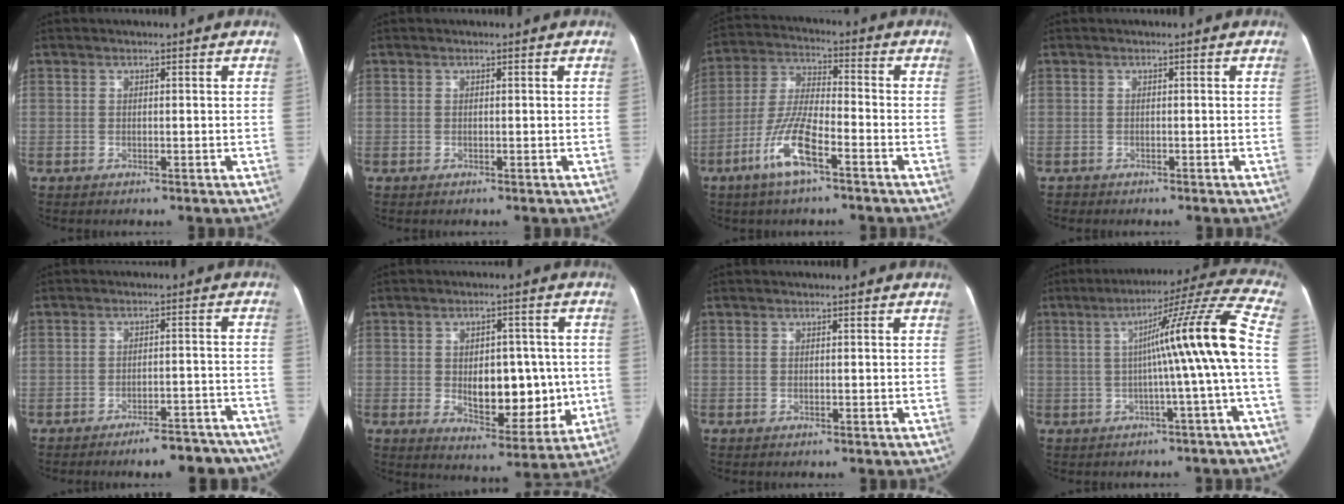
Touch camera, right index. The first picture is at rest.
{"total": 0.0}
{"total": 10.5, "force": [-5.4, 2.5, 8.6], "torque": [-0.188, 0.000, -0.104]}
{"total": 1.1, "force": [-0.6, 0.9, -0.2], "torque": [-0.001, 0.005, -0.013]}
{"total": 10.9, "force": [-9.6, 3.3, 3.9], "torque": [-0.016, 0.044, -0.126]}
{"total": 12.0, "force": [-0.7, 6.7, 10.0], "torque": [-0.130, 0.009, 0.006]}
{"total": 0.0}
{"total": 14.0, "force": [-0.6, -2.2, 13.8], "torque": [-0.186, 0.023, -0.013]}